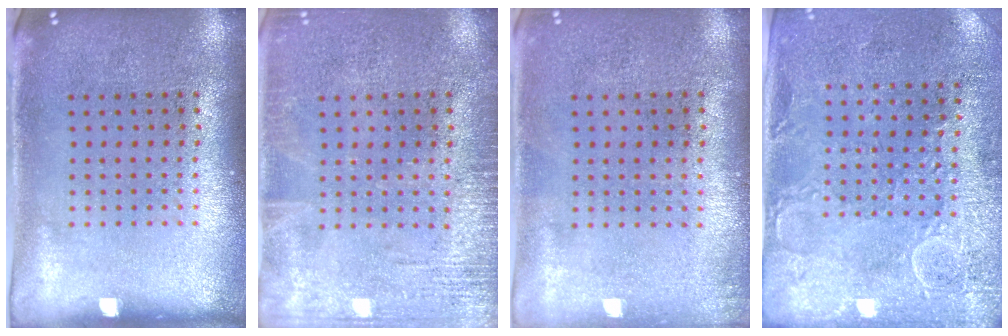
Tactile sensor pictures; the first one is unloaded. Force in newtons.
{"total": 2.6, "press": 2.5, "slide": 0.3}
{"total": 0.5, "press": 0.5, "slide": 0.1}
{"total": 2.9, "press": 2.6, "slide": 1.2}